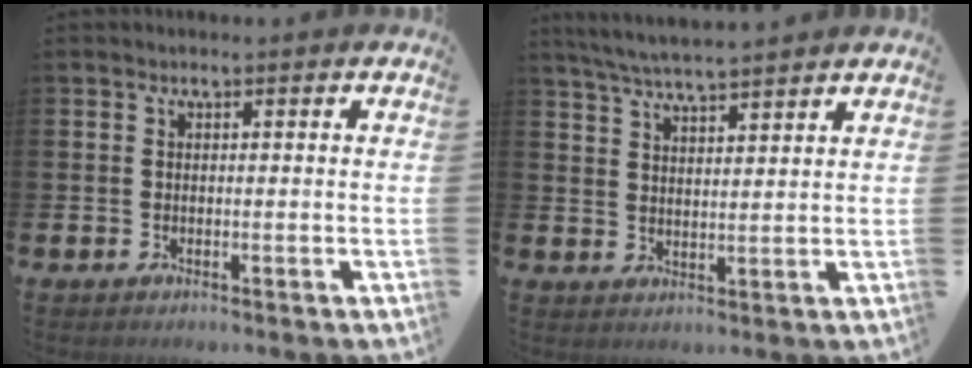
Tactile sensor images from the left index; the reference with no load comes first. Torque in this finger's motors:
{"motor_torque": [-0.13, -0.91, 0.57, 0.21]}